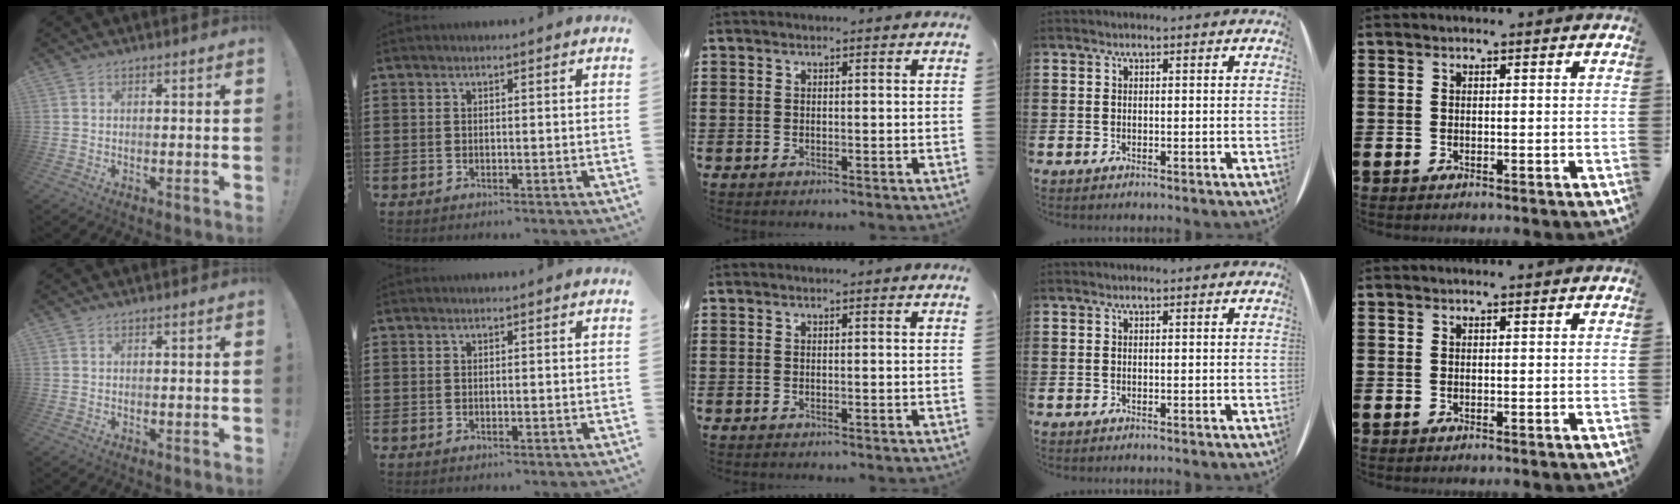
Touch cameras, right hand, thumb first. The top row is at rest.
{}